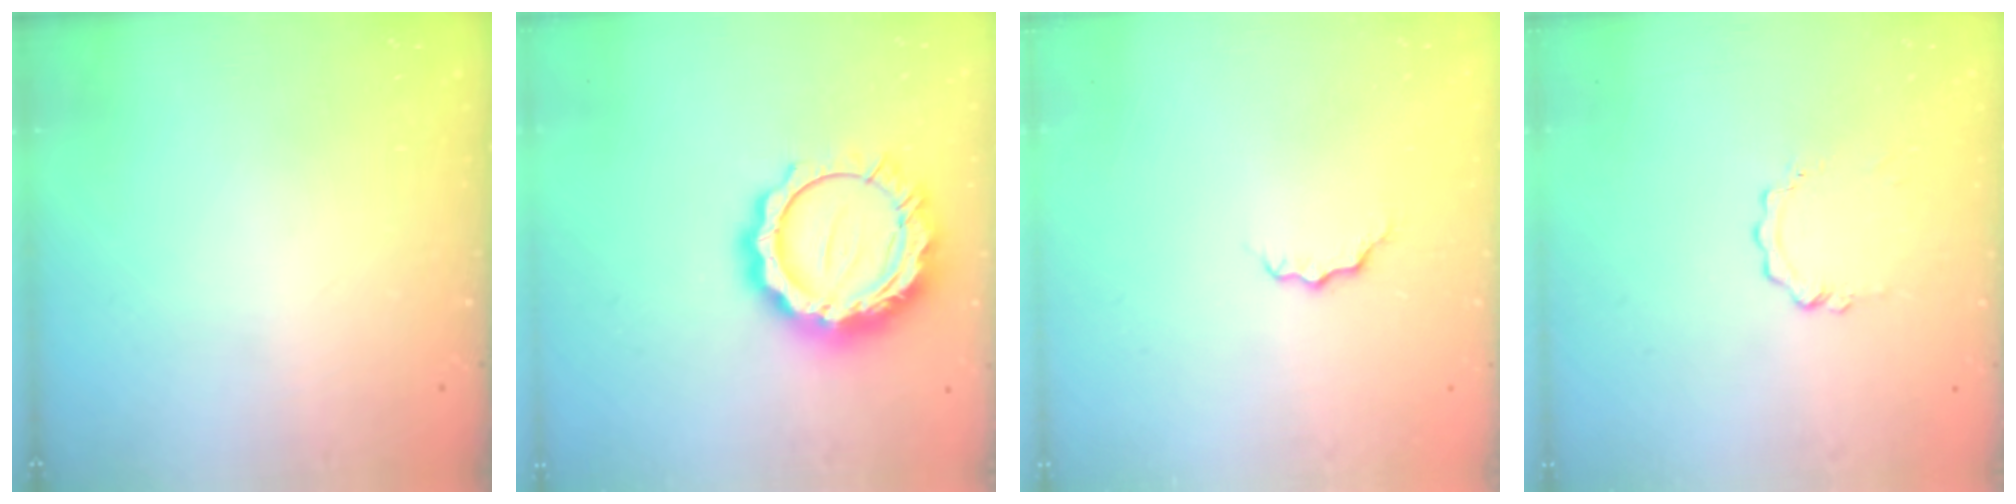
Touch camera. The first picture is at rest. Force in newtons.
{"total": 17.5, "press": 17.5, "slide": 1.3}
{"total": 3.5, "press": 3.5, "slide": 0.5}
{"total": 3.3, "press": 3.3, "slide": 0.3}